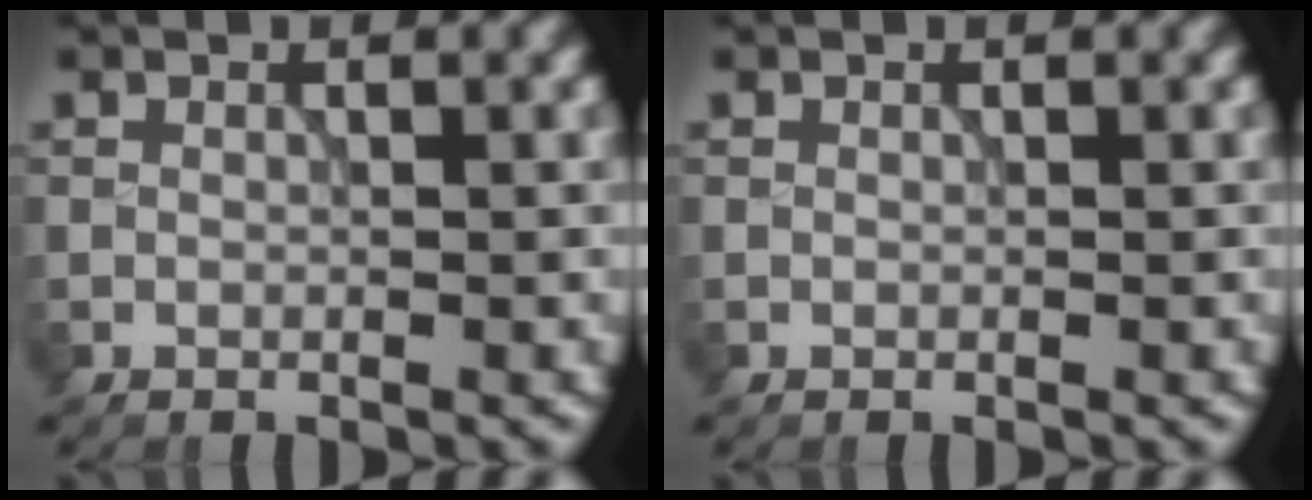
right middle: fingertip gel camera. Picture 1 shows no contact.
{"total": 0.0}